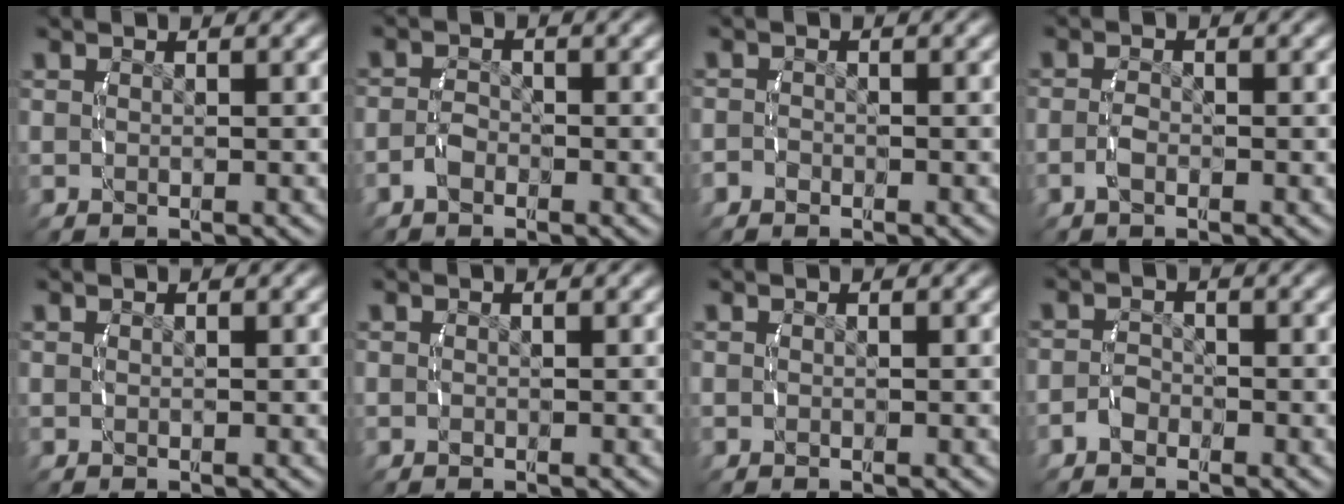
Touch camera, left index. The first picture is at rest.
{"total": 1.5, "force": [-1.2, 0.8, 0.6], "torque": [-0.013, -0.005, -0.021]}
{"total": 1.0, "force": [-0.9, 0.5, -0.1], "torque": [-0.003, -0.006, -0.017]}
{"total": 1.4, "force": [-0.9, 0.6, 0.8], "torque": [-0.024, -0.005, -0.017]}
{"total": 0.0}
{"total": 0.0}
{"total": 0.0}
{"total": 1.6, "force": [-1.3, 0.9, 0.3], "torque": [-0.005, -0.005, -0.023]}